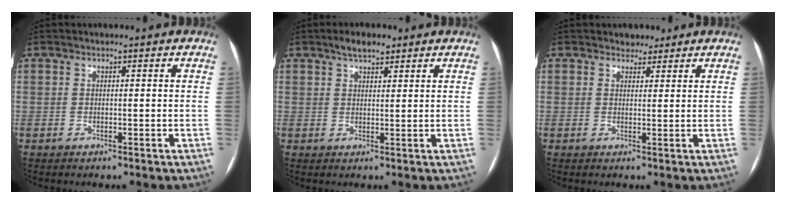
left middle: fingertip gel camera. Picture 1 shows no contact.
{"total": 3.4, "force": [2.5, 1.4, 1.9], "torque": [-0.035, 0.010, 0.041]}
{"total": 2.2, "force": [1.7, 1.3, 0.2], "torque": [-0.001, 0.002, 0.022]}